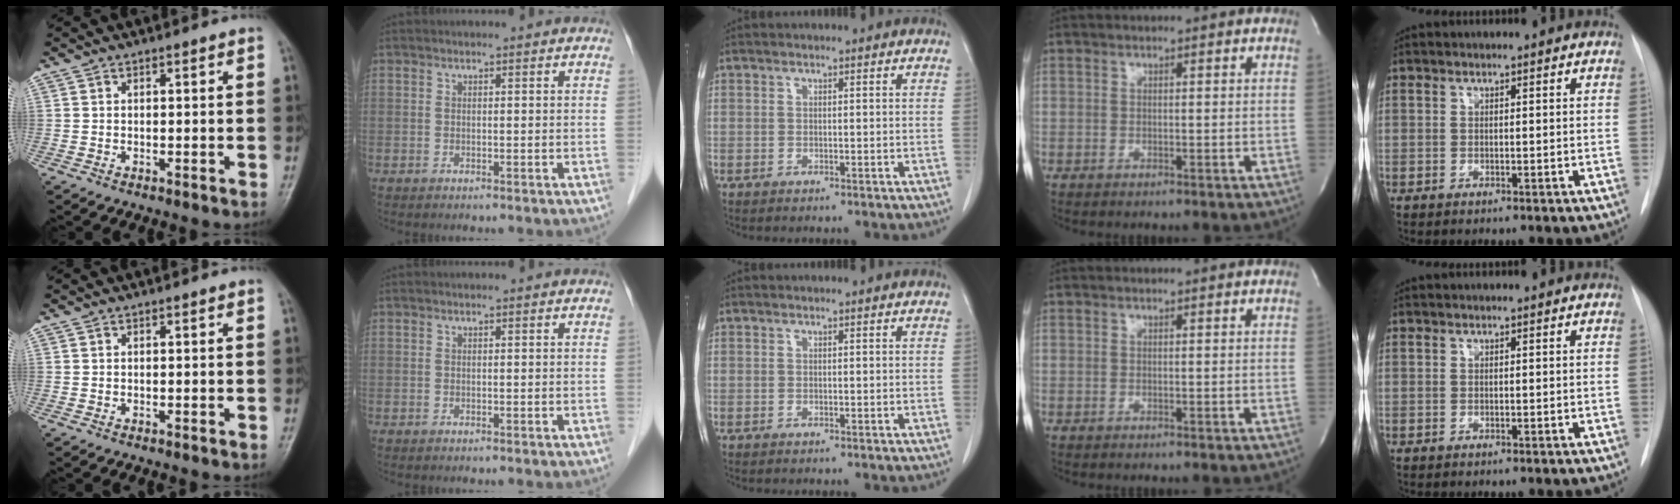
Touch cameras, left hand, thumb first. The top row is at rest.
{}